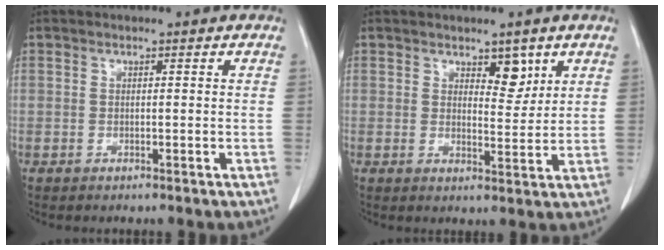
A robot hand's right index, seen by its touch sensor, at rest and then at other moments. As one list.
[{"total": 3.9, "force": [2.4, 1.8, 2.5], "torque": [-0.027, -0.008, 0.038]}]